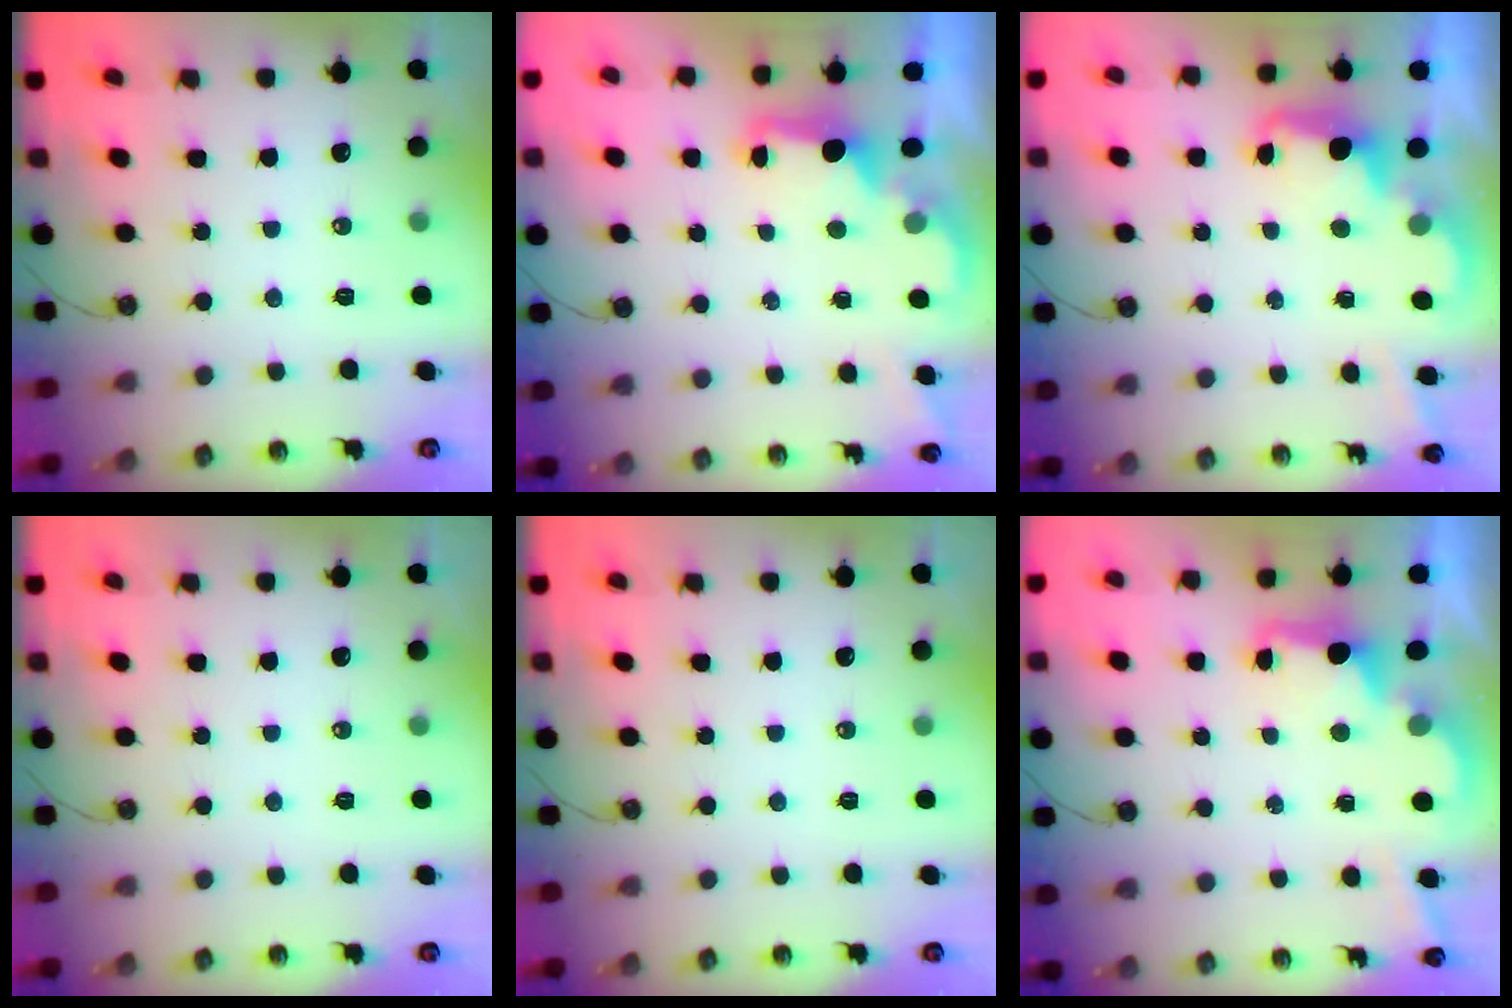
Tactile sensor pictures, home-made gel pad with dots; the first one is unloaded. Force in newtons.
{"total": 2.4, "press": 2.2, "slide": 0.7}
{"total": 2.2, "press": 2.2, "slide": 0.5}
{"total": 0.0}
{"total": 0.0}
{"total": 2.6, "press": 2.5, "slide": 0.8}